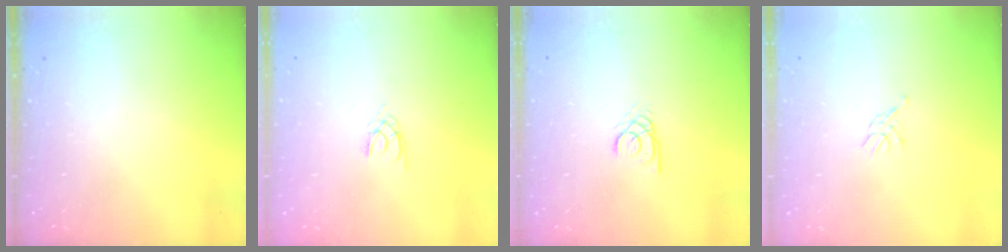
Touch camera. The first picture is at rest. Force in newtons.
{"total": 1.3, "press": 1.2, "slide": 0.3}
{"total": 2.0, "press": 2.0, "slide": 0.2}
{"total": 2.3, "press": 2.2, "slide": 0.5}